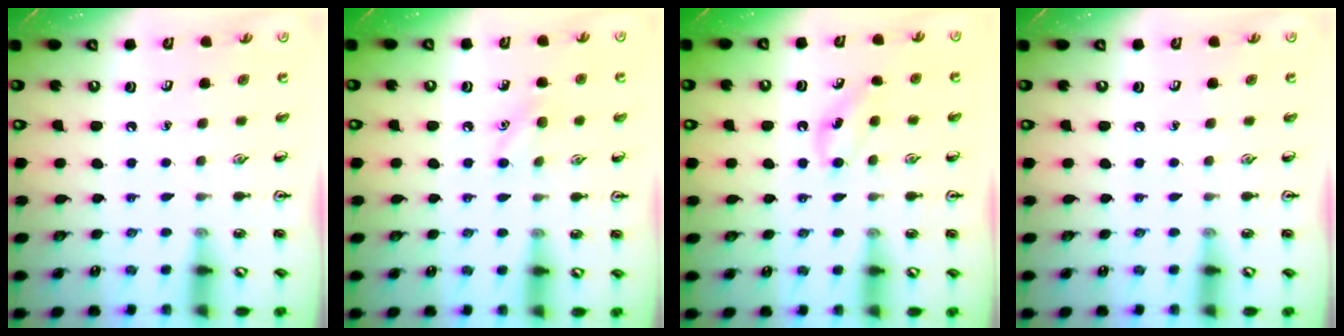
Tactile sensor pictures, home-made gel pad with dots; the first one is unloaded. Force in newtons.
{"total": 5.9, "press": 5.6, "slide": 1.8}
{"total": 5.4, "press": 5.0, "slide": 1.8}
{"total": 0.0}